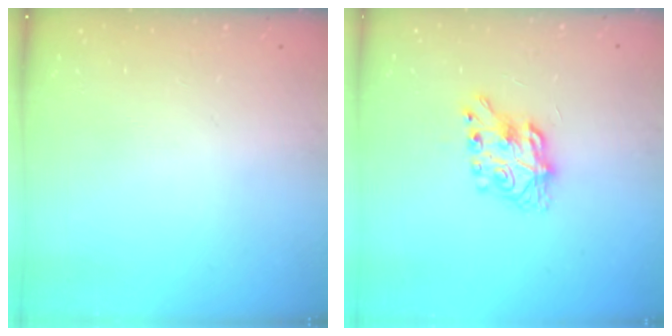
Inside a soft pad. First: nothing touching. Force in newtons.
{"total": 8.6, "press": 8.5, "slide": 0.8}